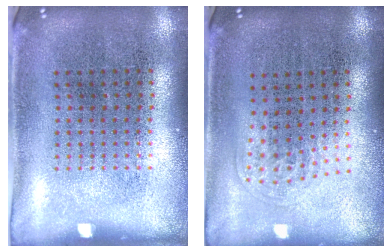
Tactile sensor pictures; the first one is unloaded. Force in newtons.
{"total": 0.9, "press": 0.6, "slide": 0.7}